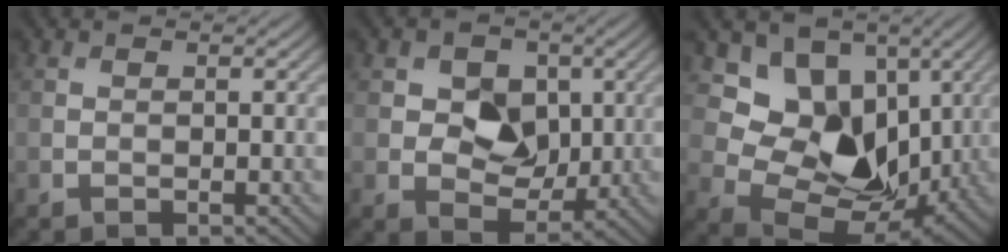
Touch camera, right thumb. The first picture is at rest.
{"total": 6.8, "force": [1.4, 5.2, 4.1], "torque": [-0.079, -0.005, 0.017]}
{"total": 11.2, "force": [2.6, 8.6, 6.7], "torque": [-0.122, -0.015, 0.036]}